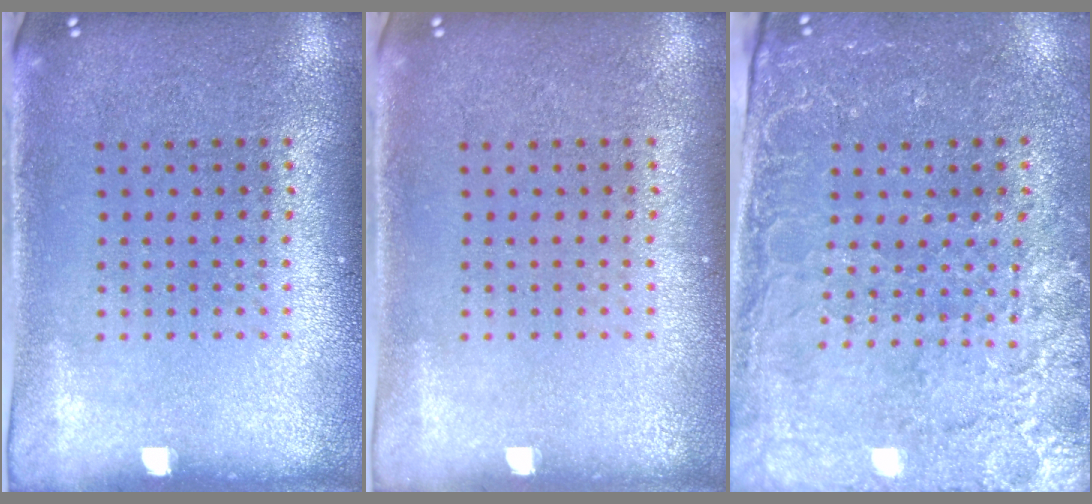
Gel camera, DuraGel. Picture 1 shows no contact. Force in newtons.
{"total": 0.0}
{"total": 3.1, "press": 2.9, "slide": 1.0}